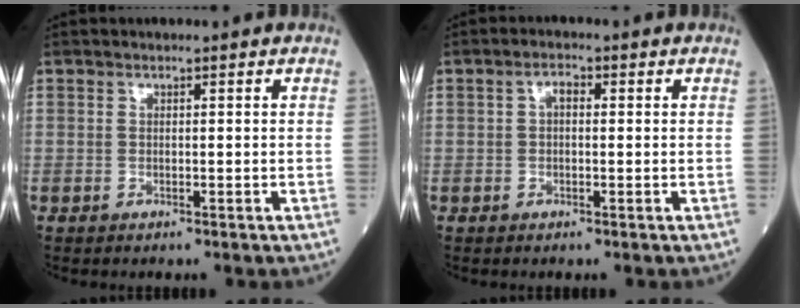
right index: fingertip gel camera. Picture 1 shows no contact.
{"total": 1.9, "force": [0.2, 0.9, 1.6], "torque": [-0.029, 0.009, 0.002]}